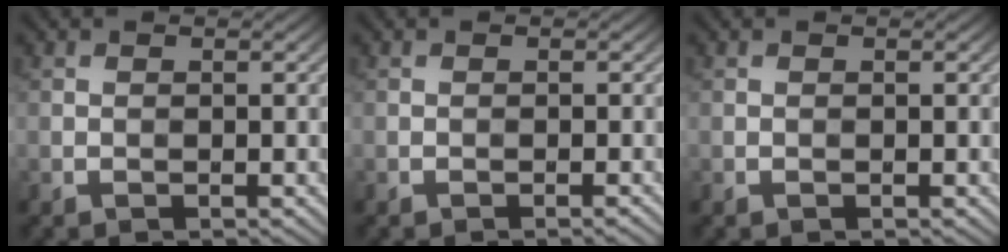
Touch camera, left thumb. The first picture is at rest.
{"total": 0.6, "force": [-0.4, 0.0, 0.4], "torque": [-0.007, 0.001, -0.010]}
{"total": 0.0}